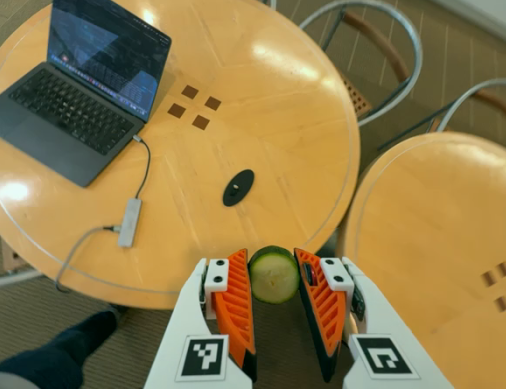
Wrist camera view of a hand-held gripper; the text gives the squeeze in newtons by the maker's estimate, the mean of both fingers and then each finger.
{"total": 8.3, "left": 8.2, "right": 8.3}